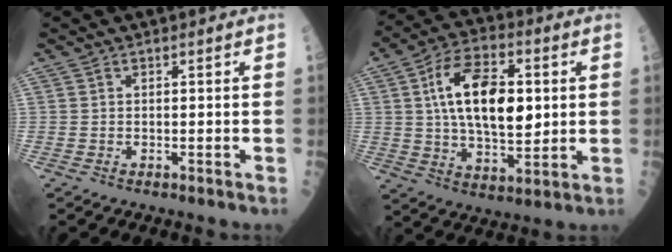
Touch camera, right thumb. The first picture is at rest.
{"total": 17.6, "force": [2.9, 9.0, 14.8], "torque": [-0.231, 0.001, 0.047]}